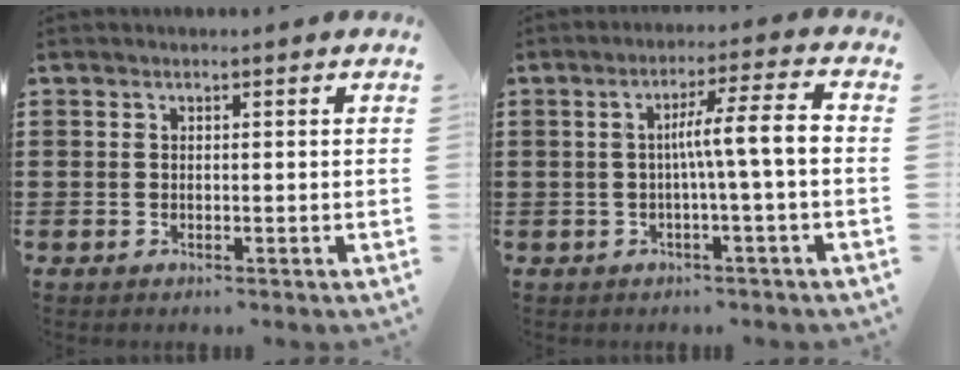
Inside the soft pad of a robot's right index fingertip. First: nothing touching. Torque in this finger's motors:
{"motor_torque": [1.33, -0.46, 0.63, 0.18]}